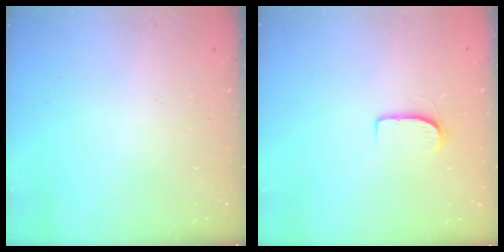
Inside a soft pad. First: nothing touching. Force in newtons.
{"total": 7.0, "press": 7.0, "slide": 0.5}